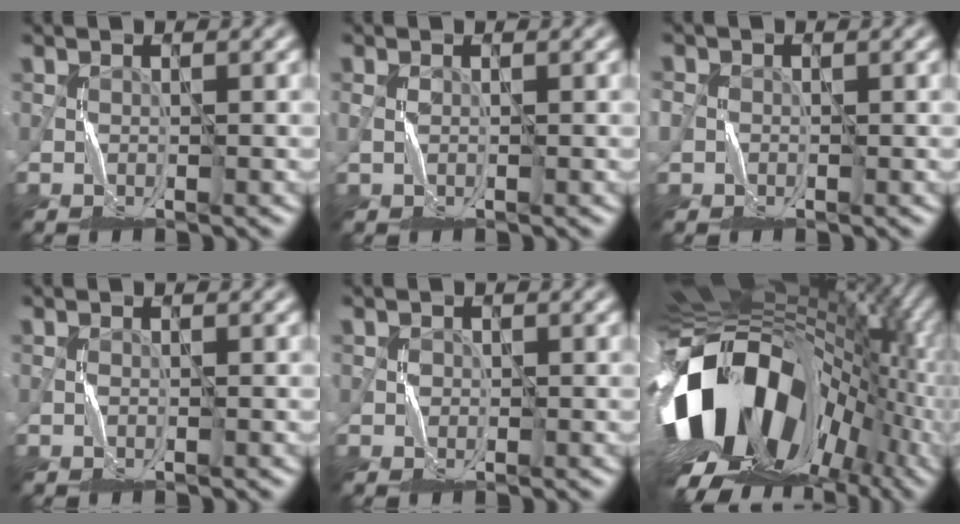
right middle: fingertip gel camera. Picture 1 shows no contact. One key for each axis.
{"total": 0.0}
{"total": 1.0, "fx": -0.2, "fy": 1.0, "fz": 0.1, "tx": -0.003, "ty": 0.001, "tz": -0.007}
{"total": 0.0}
{"total": 1.0, "fx": 0.1, "fy": 1.0, "fz": -0.1, "tx": 0.002, "ty": 0.002, "tz": 0.003}
{"total": 18.1, "fx": -2.3, "fy": 12.2, "fz": 13.1, "tx": -0.250, "ty": -0.006, "tz": -0.039}